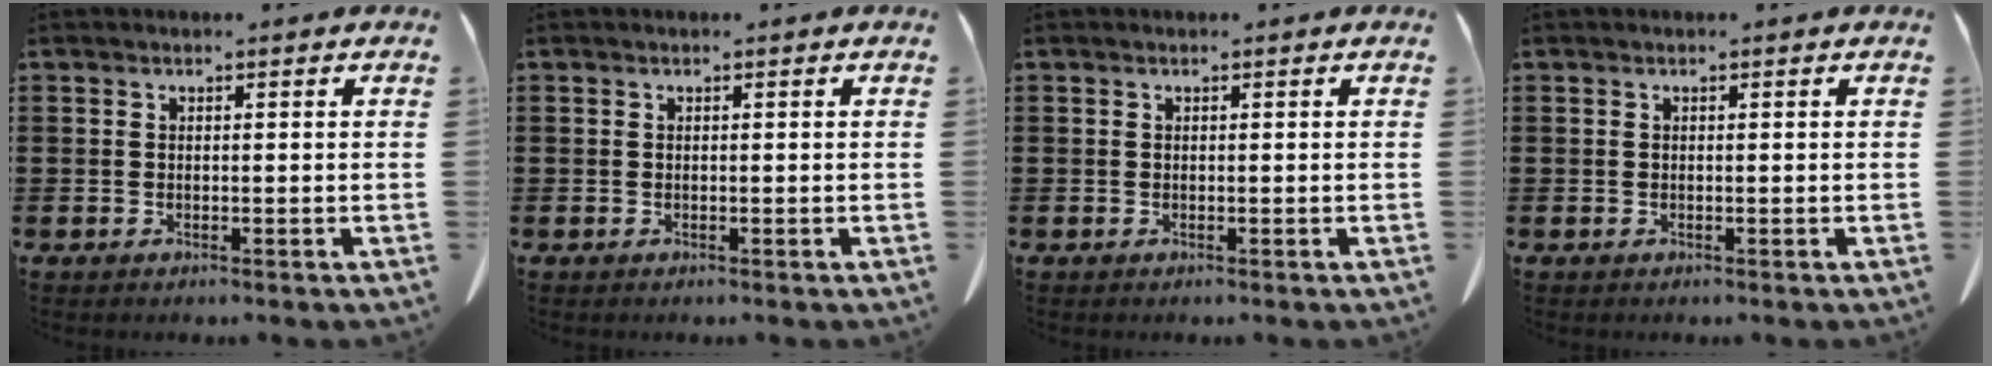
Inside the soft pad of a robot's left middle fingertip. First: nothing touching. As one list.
[{"total": 0.0}, {"total": 0.0}, {"total": 0.0}]